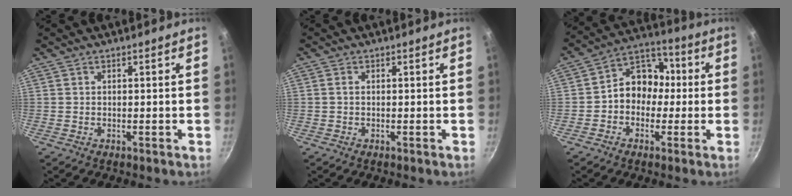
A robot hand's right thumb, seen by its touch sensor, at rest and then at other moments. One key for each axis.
{"total": 0.9, "fx": 0.0, "fy": 0.6, "fz": 0.6, "tx": -0.012, "ty": 0.003, "tz": -0.001}
{"total": 10.2, "fx": -0.6, "fy": 8.4, "fz": 5.8, "tx": -0.036, "ty": 0.036, "tz": -0.032}